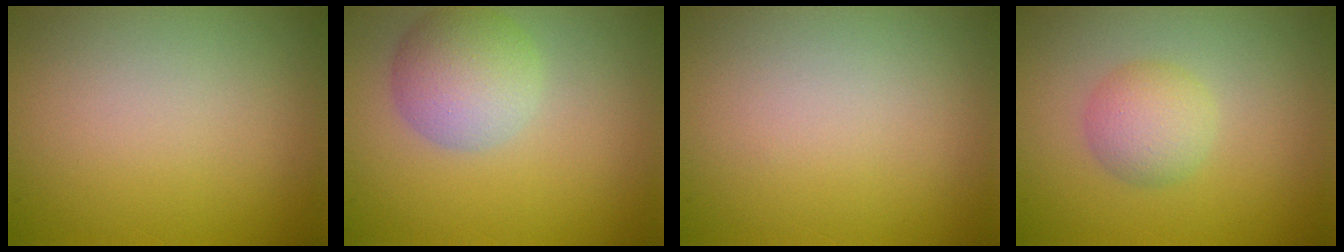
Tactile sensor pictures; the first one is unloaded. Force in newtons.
{"total": 4.4, "press": 4.4, "slide": 0.2}
{"total": 0.0}
{"total": 2.7, "press": 2.7, "slide": 0.0}